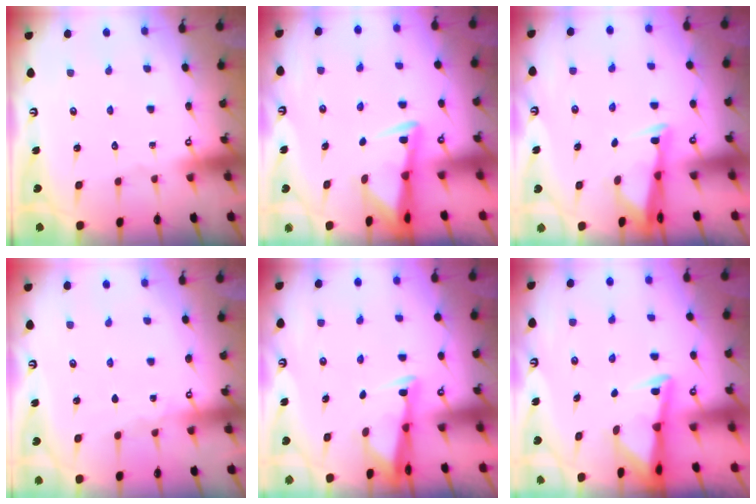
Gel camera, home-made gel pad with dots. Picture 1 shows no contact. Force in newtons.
{"total": 2.7, "press": 2.6, "slide": 0.5}
{"total": 2.7, "press": 2.6, "slide": 0.8}
{"total": 2.8, "press": 2.8, "slide": 0.3}
{"total": 2.9, "press": 2.8, "slide": 0.7}
{"total": 2.7, "press": 2.7, "slide": 0.7}